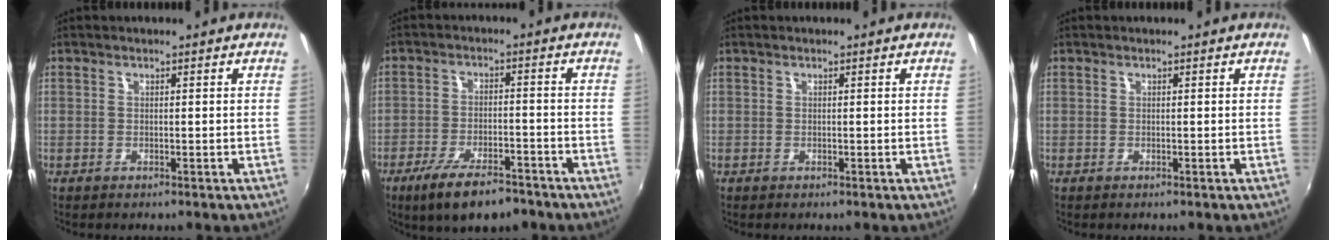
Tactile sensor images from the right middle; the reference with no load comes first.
{"total": 10.6, "force": [-7.6, 3.4, 6.5], "torque": [-0.142, -0.021, -0.126]}
{"total": 0.0}
{"total": 0.0}